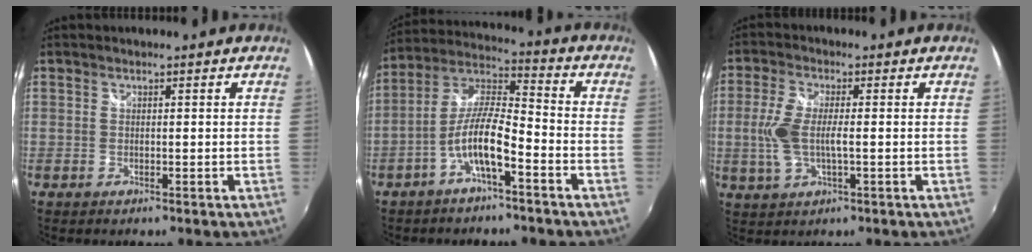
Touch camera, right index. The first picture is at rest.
{"total": 9.4, "force": [-4.6, 2.0, 7.9], "torque": [-0.172, 0.009, -0.086]}
{"total": 7.6, "force": [-0.7, 2.9, 7.0], "torque": [-0.151, -0.002, -0.013]}